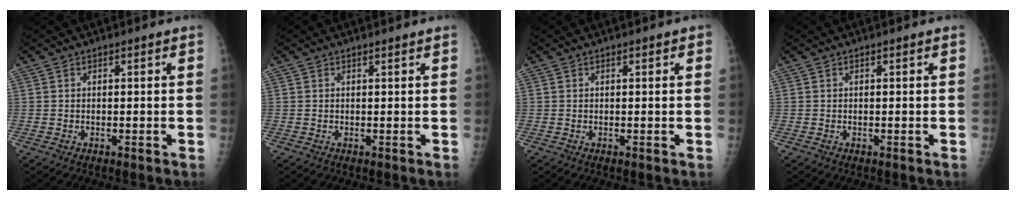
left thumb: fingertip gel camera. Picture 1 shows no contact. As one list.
[{"total": 0.8, "force": [0.7, 0.0, 0.4], "torque": [-0.006, 0.002, 0.012]}, {"total": 1.3, "force": [0.6, 0.5, 1.0], "torque": [-0.012, 0.001, 0.006]}, {"total": 0.0}]